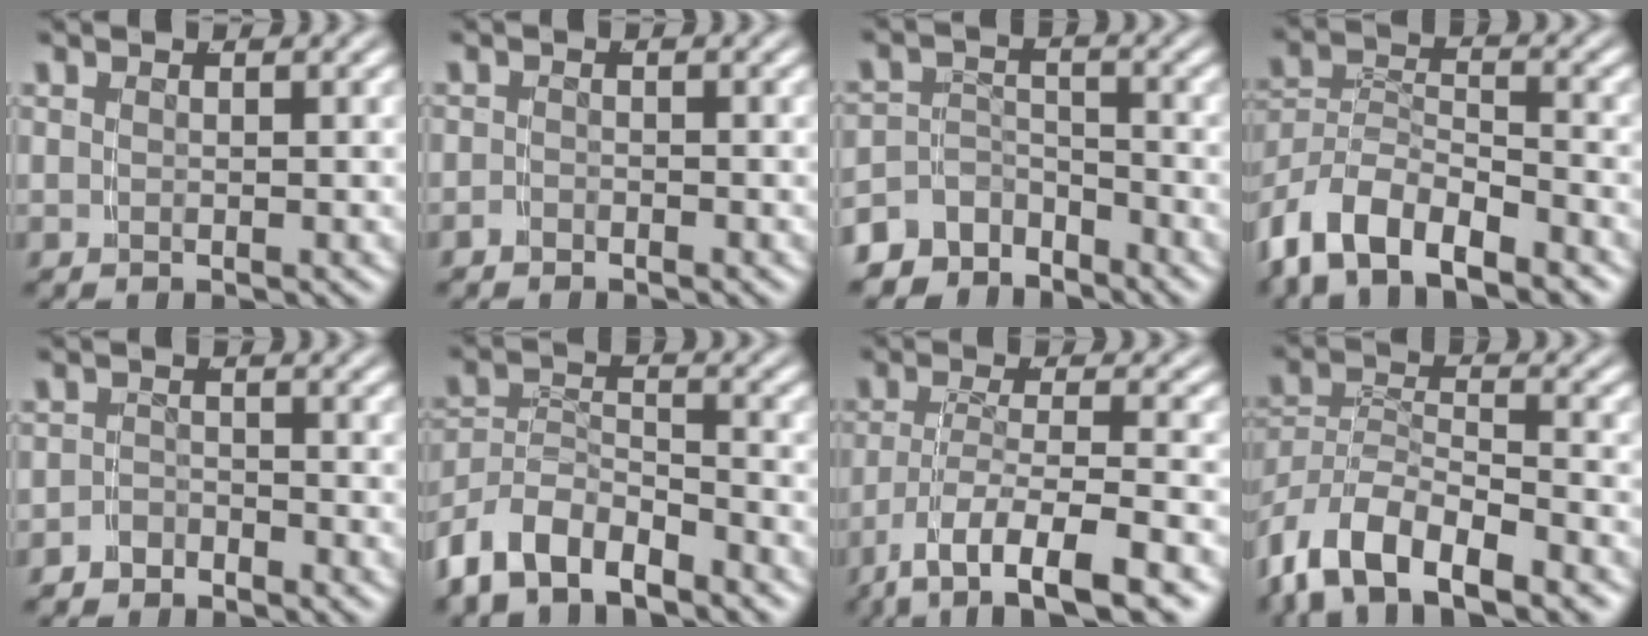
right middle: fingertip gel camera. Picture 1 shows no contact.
{"total": 1.1, "force": [-1.1, 0.0, -0.1], "torque": [0.003, -0.007, -0.018]}
{"total": 6.5, "force": [-4.7, 4.0, 2.1], "torque": [-0.040, -0.018, -0.077]}
{"total": 8.0, "force": [-4.7, 5.3, 3.6], "torque": [-0.103, -0.022, -0.078]}
{"total": 2.7, "force": [-2.4, 1.1, -0.1], "torque": [0.001, -0.010, -0.040]}
{"total": 6.7, "force": [-4.4, 4.2, 2.8], "torque": [-0.075, -0.024, -0.070]}
{"total": 9.1, "force": [-5.9, 3.3, 6.1], "torque": [-0.121, -0.039, -0.069]}
{"total": 9.5, "force": [-4.9, 6.6, 4.6], "torque": [-0.118, -0.026, -0.082]}